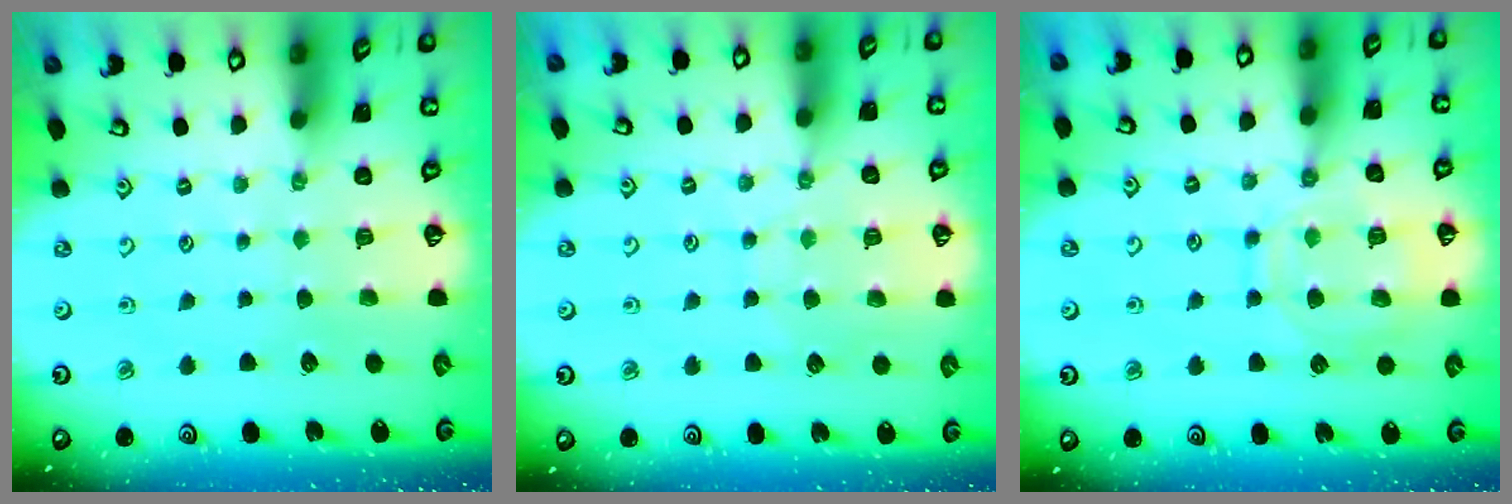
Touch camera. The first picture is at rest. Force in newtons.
{"total": 6.6, "press": 6.6, "slide": 0.6}
{"total": 12.4, "press": 12.3, "slide": 1.1}